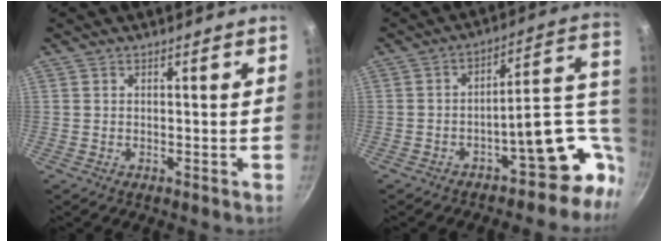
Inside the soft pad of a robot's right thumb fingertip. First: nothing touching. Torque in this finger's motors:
{"motor_torque": [3.19, 1.82, 1.30, -1.13, 0.46]}